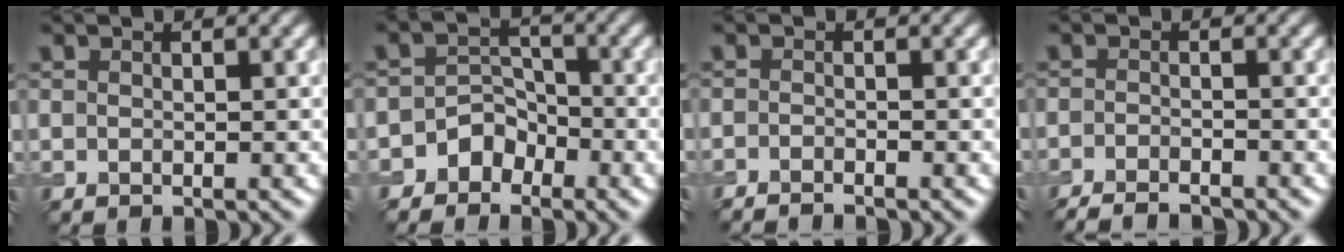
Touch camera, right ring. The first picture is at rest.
{"total": 3.0, "force": [-2.0, 2.1, 0.6], "torque": [0.015, 0.014, -0.043]}
{"total": 1.7, "force": [-1.5, 0.2, 0.7], "torque": [-0.012, -0.004, -0.032]}
{"total": 3.6, "force": [-3.2, 0.6, 1.7], "torque": [-0.030, -0.007, -0.058]}